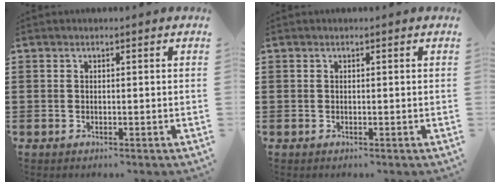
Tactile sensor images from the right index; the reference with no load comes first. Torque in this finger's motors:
{"motor_torque": [0.00, 0.00, 0.00, 0.00]}